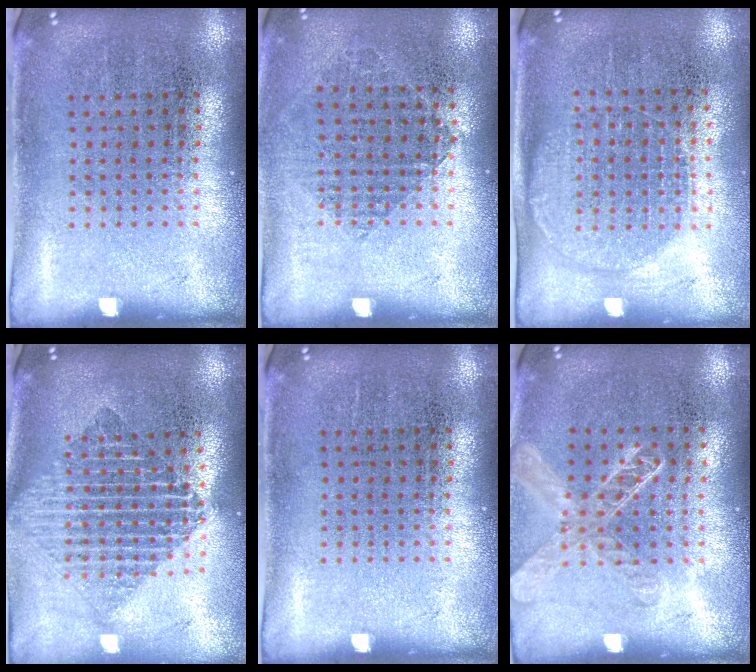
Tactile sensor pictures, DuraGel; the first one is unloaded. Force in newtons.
{"total": 0.8, "press": 0.7, "slide": 0.3}
{"total": 1.3, "press": 1.2, "slide": 0.5}
{"total": 1.9, "press": 1.6, "slide": 1.1}
{"total": 0.0}
{"total": 1.4, "press": 1.3, "slide": 0.5}